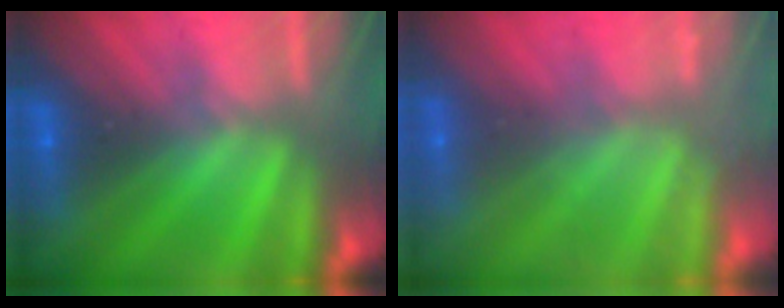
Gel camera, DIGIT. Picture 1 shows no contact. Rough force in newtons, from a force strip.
{"total": 2.3}